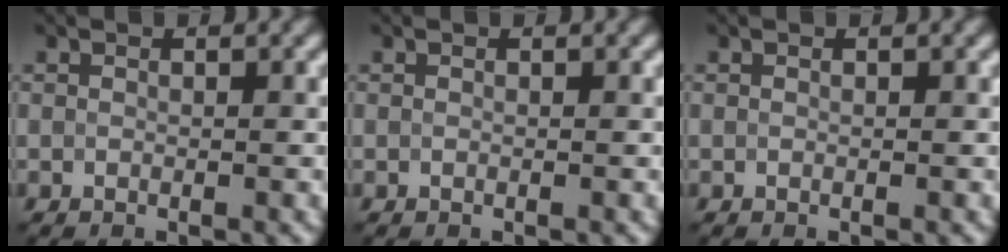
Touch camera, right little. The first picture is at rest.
{"total": 0.0}
{"total": 0.0}